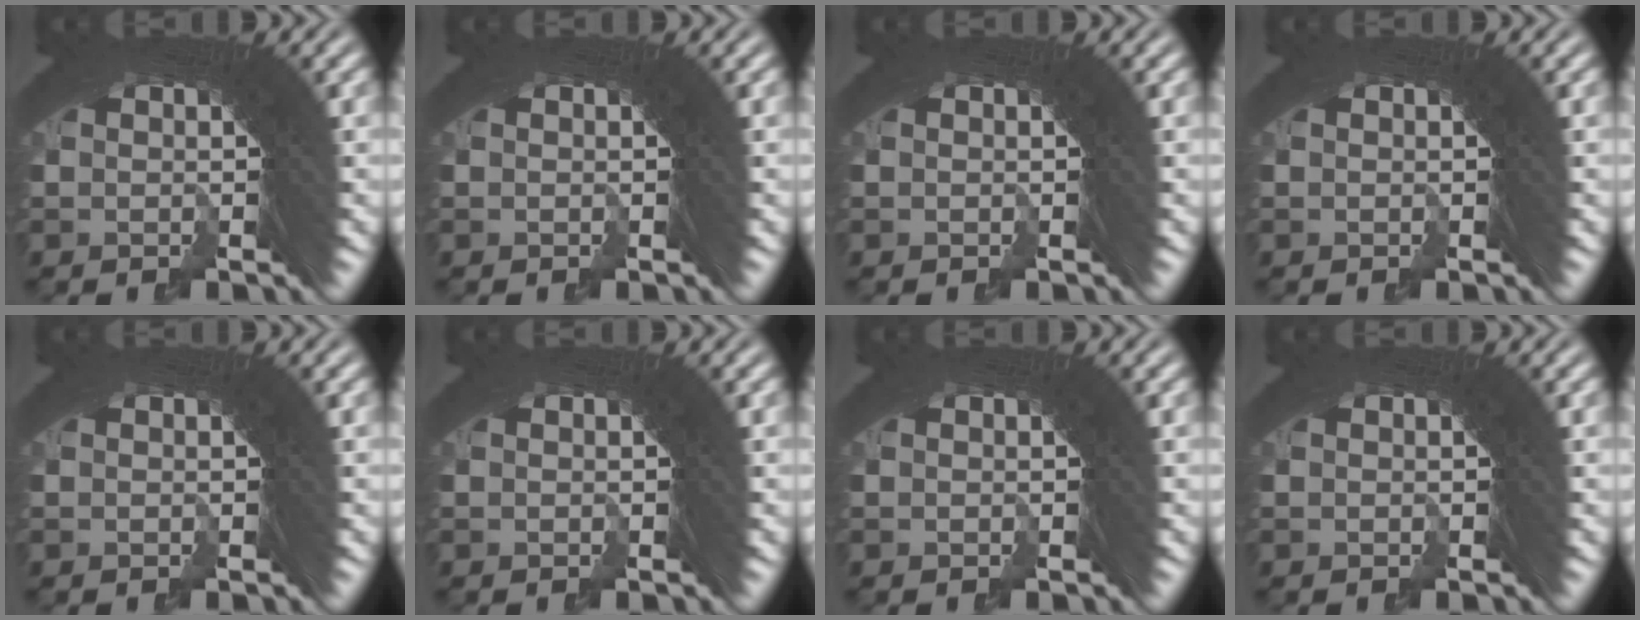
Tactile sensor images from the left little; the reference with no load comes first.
{"total": 0.0}
{"total": 0.0}
{"total": 0.0}
{"total": 0.0}
{"total": 0.0}
{"total": 0.0}
{"total": 0.0}